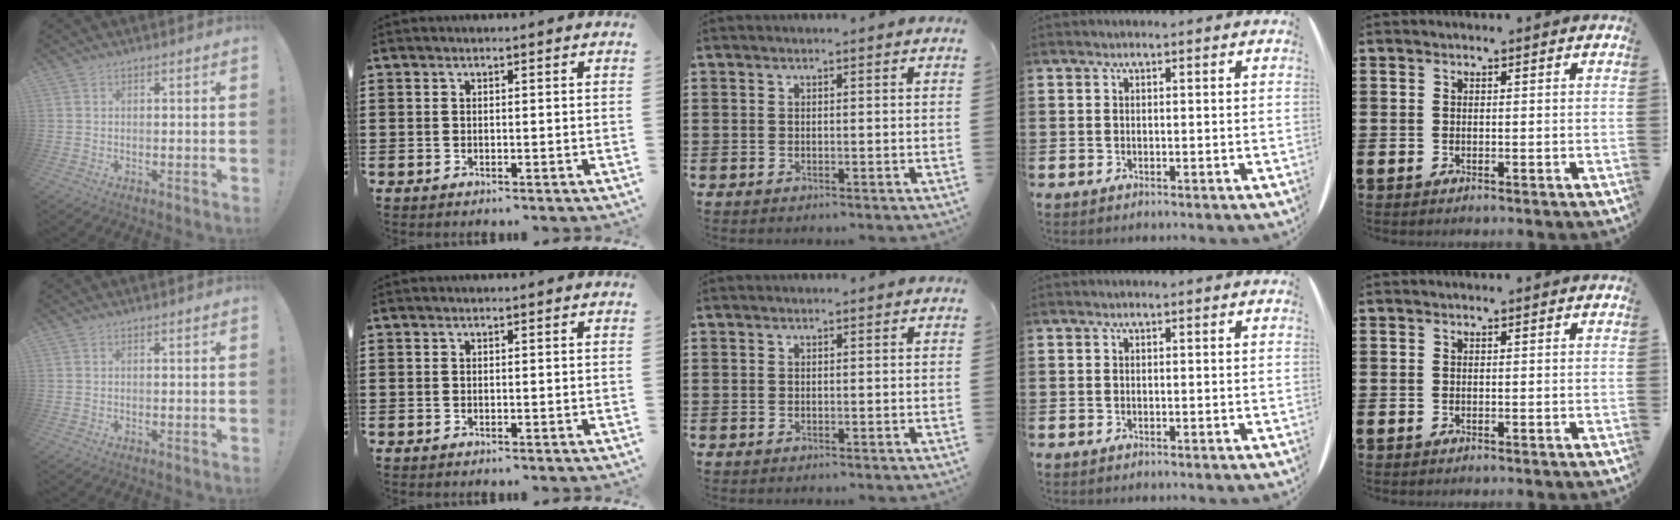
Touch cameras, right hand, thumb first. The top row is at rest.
{}